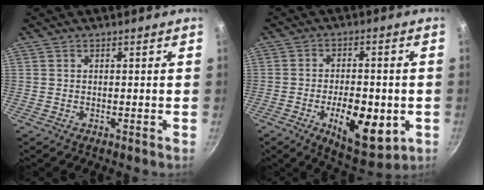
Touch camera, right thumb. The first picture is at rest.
{"total": 13.4, "force": [-3.9, 6.1, 11.3], "torque": [-0.154, 0.003, -0.048]}